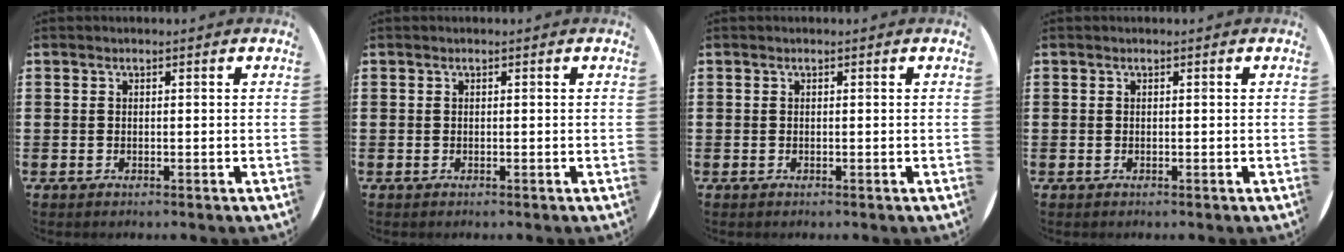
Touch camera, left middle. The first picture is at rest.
{"total": 0.0}
{"total": 0.0}
{"total": 0.0}